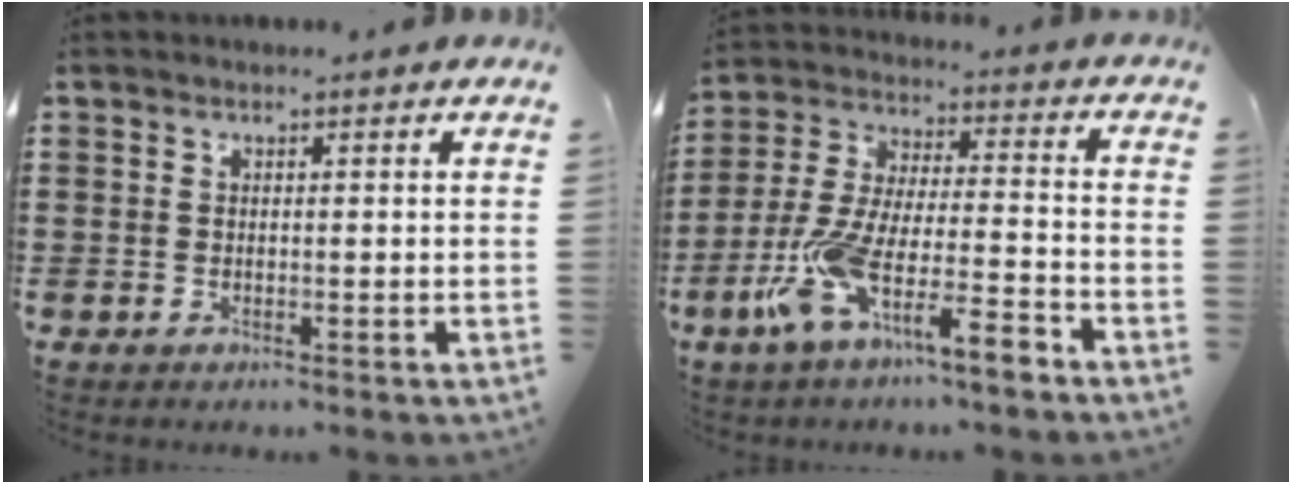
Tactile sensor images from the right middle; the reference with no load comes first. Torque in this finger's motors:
{"motor_torque": [1.83, -0.31, 0.54, 0.21]}